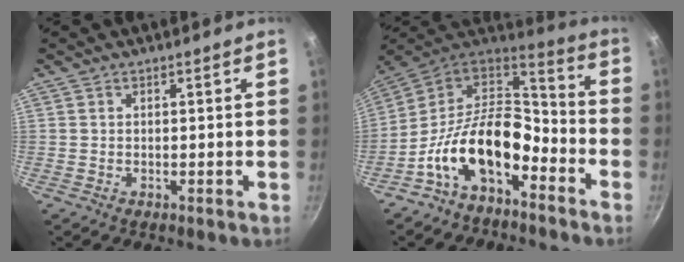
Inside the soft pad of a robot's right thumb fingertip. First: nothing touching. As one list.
[{"total": 18.0, "force": [-7.0, 10.8, 12.7], "torque": [-0.199, 0.070, -0.142]}]